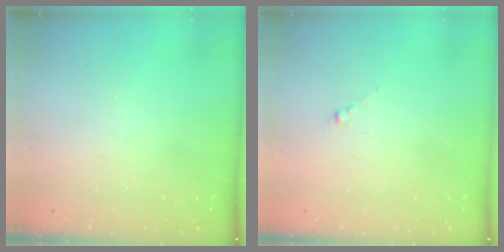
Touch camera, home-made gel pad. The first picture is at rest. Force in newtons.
{"total": 0.8, "press": 0.7, "slide": 0.5}